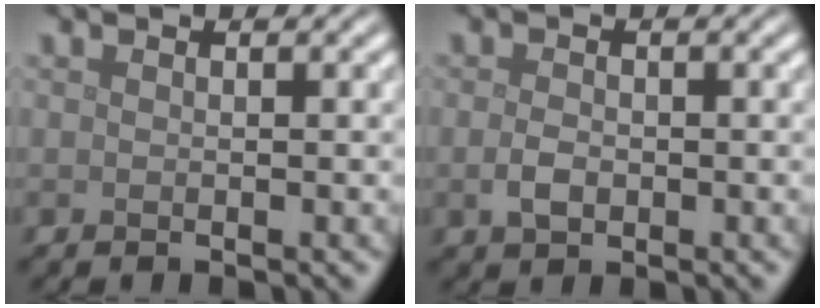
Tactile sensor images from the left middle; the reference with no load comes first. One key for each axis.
{"total": 1.6, "fx": -0.3, "fy": 1.1, "fz": 1.1, "tx": -0.025, "ty": -0.001, "tz": -0.008}